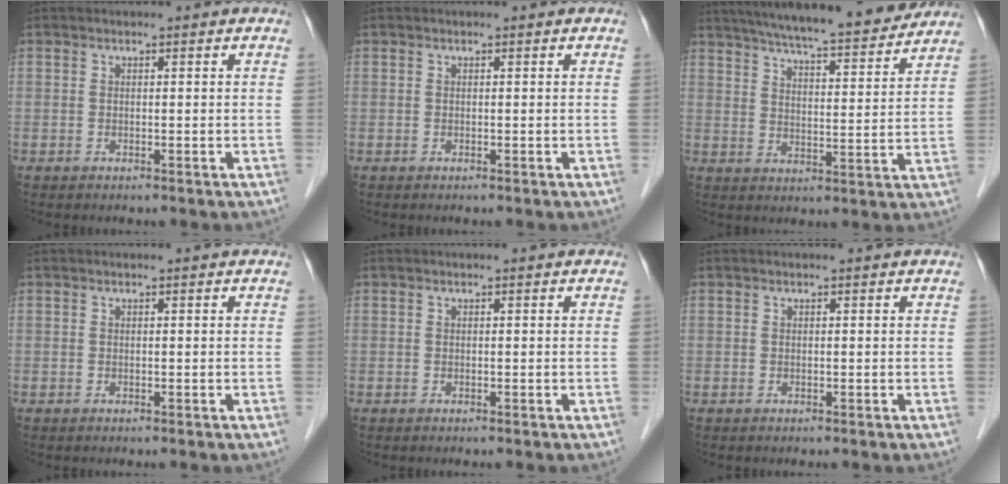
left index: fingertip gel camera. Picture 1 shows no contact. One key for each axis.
{"total": 0.0}
{"total": 19.9, "fx": 17.8, "fy": 2.1, "fz": 8.7, "tx": -0.134, "ty": 0.001, "tz": 0.249}
{"total": 0.0}
{"total": 0.0}
{"total": 0.0}